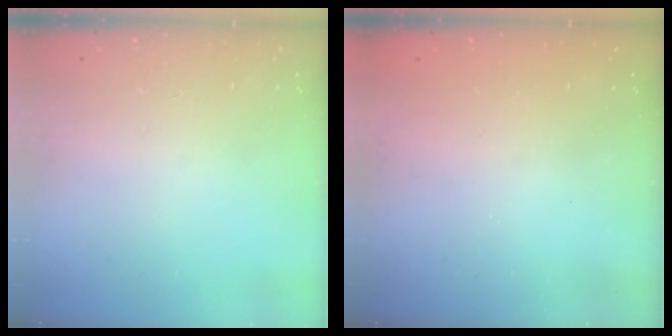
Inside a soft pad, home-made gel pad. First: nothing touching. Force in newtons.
{"total": 2.5, "press": 2.4, "slide": 0.7}